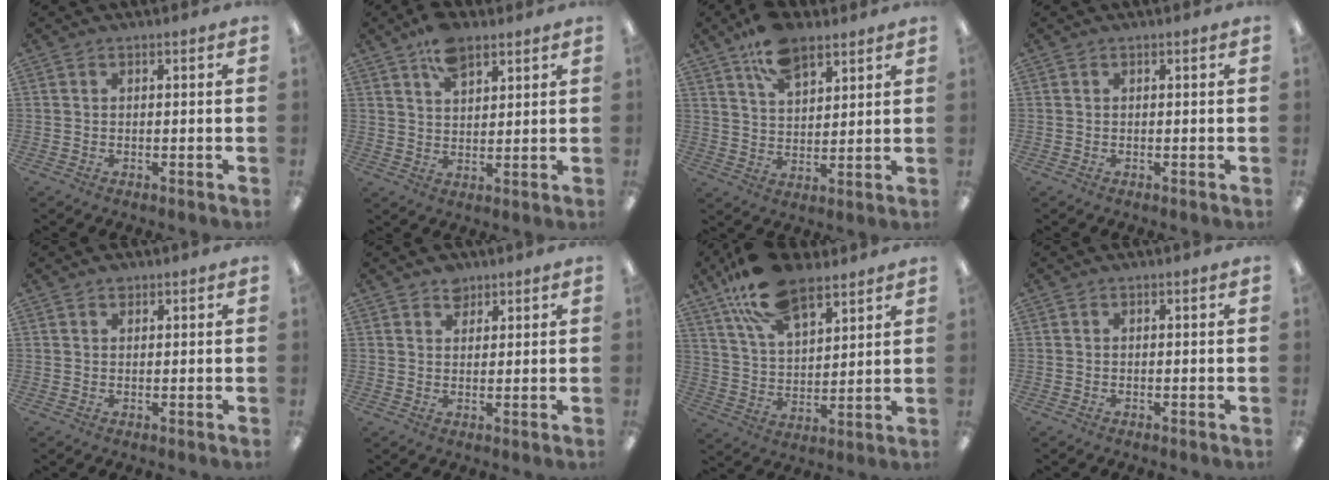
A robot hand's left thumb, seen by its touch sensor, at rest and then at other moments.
{"total": 7.9, "force": [5.5, 4.0, 4.1], "torque": [-0.071, -0.018, 0.100]}
{"total": 11.3, "force": [7.6, 5.8, 6.0], "torque": [-0.103, -0.030, 0.140]}
{"total": 0.0}
{"total": 1.3, "force": [1.2, 0.6, 0.3], "torque": [0.001, -0.004, 0.020]}
{"total": 3.6, "force": [2.9, 2.1, 0.6], "torque": [-0.002, -0.012, 0.052]}
{"total": 17.6, "force": [11.9, 8.4, 9.8], "torque": [-0.182, -0.050, 0.217]}
{"total": 0.0}